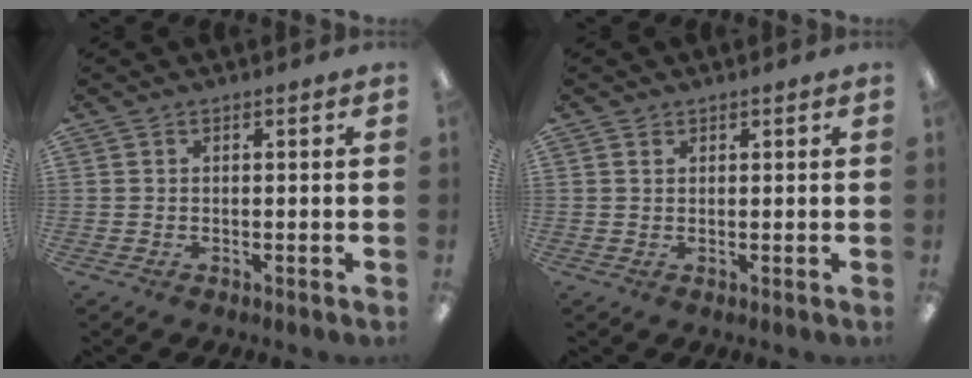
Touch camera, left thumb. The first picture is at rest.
{"total": 0.9, "force": [0.7, 0.6, 0.2], "torque": [-0.004, 0.001, 0.013]}